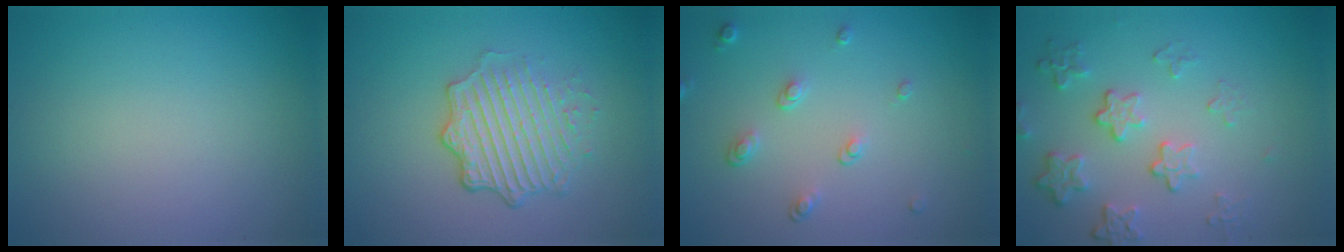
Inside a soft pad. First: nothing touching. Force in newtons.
{"total": 5.0, "press": 3.6, "slide": 3.5}
{"total": 1.8, "press": 1.3, "slide": 1.2}
{"total": 4.2, "press": 3.1, "slide": 2.8}